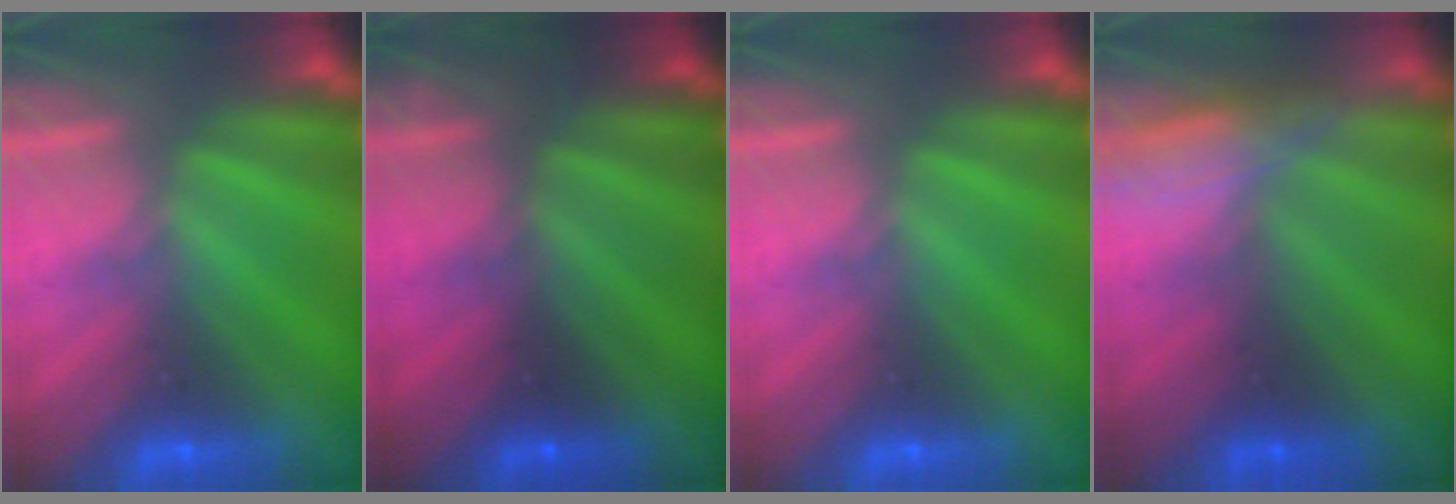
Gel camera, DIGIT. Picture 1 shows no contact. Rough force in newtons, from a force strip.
{"total": 2.5}
{"total": 0.0}
{"total": 2.9}